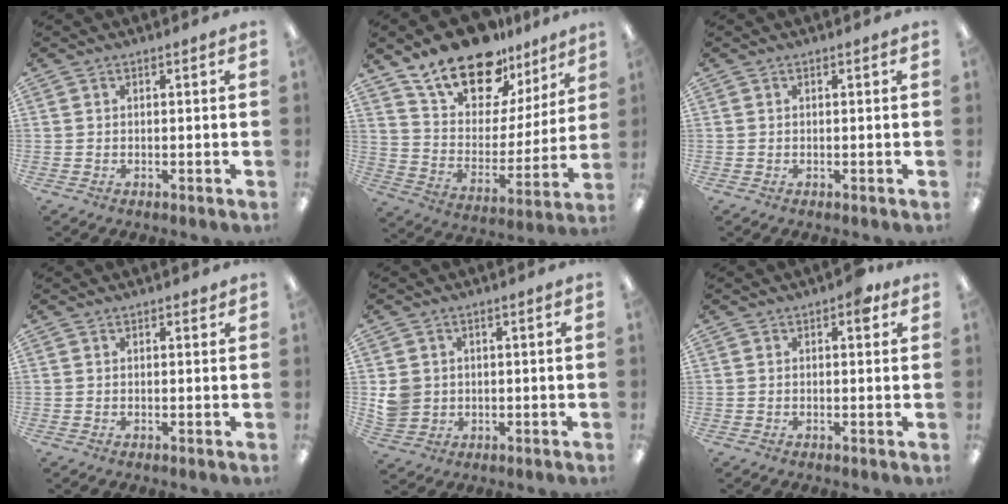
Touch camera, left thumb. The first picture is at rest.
{"total": 19.0, "force": [15.1, 8.9, 7.6], "torque": [-0.152, -0.101, 0.273]}
{"total": 0.0}
{"total": 1.1, "force": [0.7, 0.5, 0.6], "torque": [-0.005, -0.001, 0.010]}
{"total": 4.8, "force": [0.8, 4.6, 1.2], "torque": [-0.016, 0.007, 0.017]}
{"total": 3.3, "force": [1.4, 1.5, 2.6], "torque": [-0.022, -0.005, 0.016]}